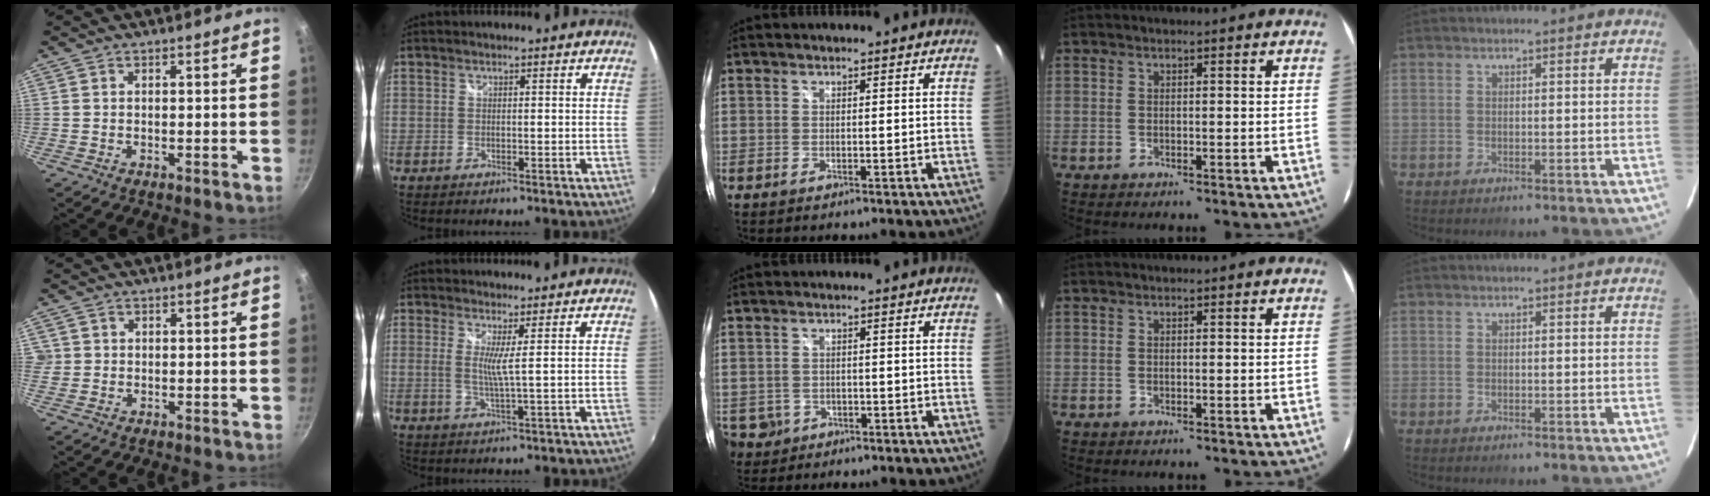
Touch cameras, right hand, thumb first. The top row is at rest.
{"thumb": {"total": 1.6, "force": [0.1, 1.5, 0.3], "torque": [0.005, 0.008, 0.003]}, "index": {"total": 3.0, "force": [0.8, -0.8, 2.8], "torque": [-0.056, -0.011, 0.009]}, "middle": {"total": 5.8, "force": [-1.8, 5.2, 1.7], "torque": [-0.055, -0.001, -0.017]}}